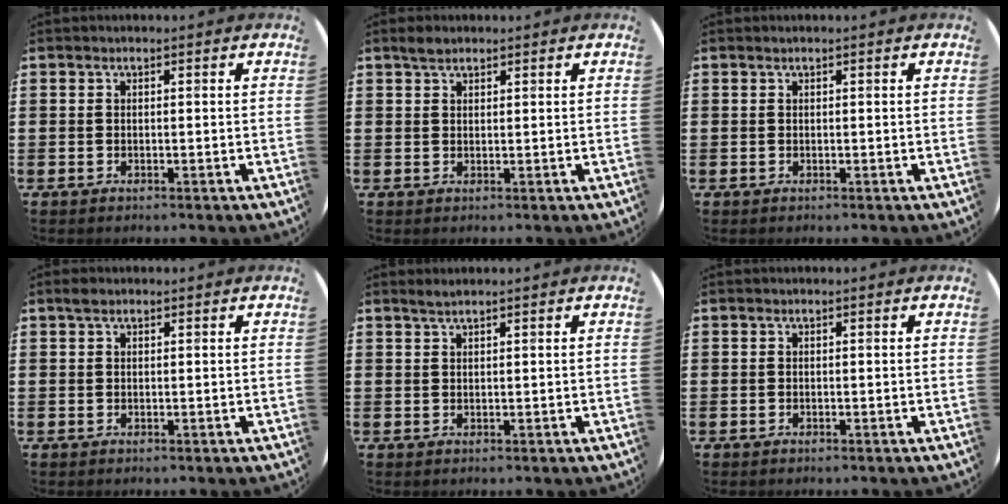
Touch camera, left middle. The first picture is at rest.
{"total": 1.7, "force": [1.5, 0.6, 0.5], "torque": [-0.005, 0.000, 0.026]}
{"total": 0.0}
{"total": 0.9, "force": [0.7, 0.5, 0.4], "torque": [-0.001, 0.002, 0.010]}
{"total": 1.1, "force": [1.0, -0.1, 0.5], "torque": [-0.010, 0.001, 0.019]}
{"total": 0.0}